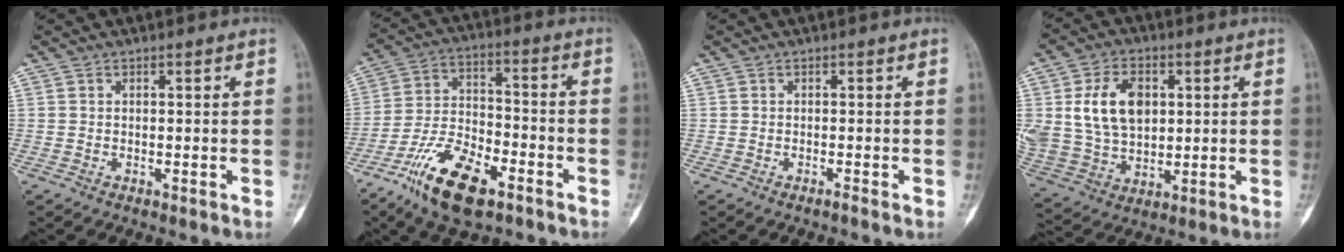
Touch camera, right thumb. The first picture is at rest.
{"total": 15.1, "force": [-8.9, 6.4, 10.3], "torque": [-0.184, 0.044, -0.166]}
{"total": 0.5, "force": [-0.5, -0.1, 0.3], "torque": [-0.007, 0.002, -0.009]}
{"total": 14.7, "force": [3.3, 10.2, 10.1], "torque": [-0.168, -0.004, 0.071]}